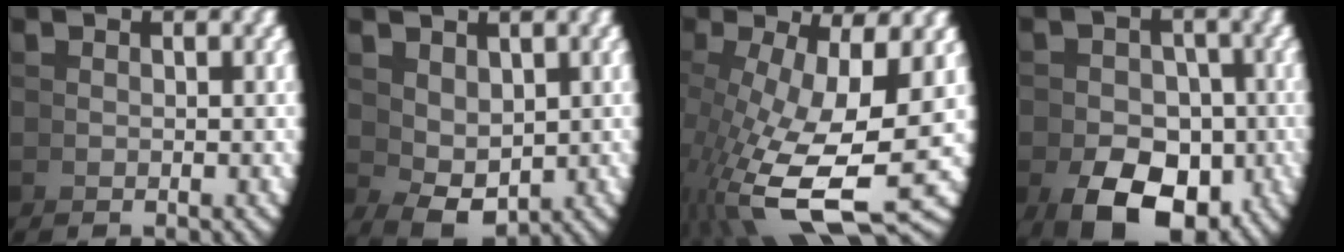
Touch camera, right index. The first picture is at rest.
{"total": 2.1, "force": [0.7, 0.8, 1.8], "torque": [-0.022, -0.011, 0.031]}
{"total": 11.7, "force": [-2.6, 6.3, 9.5], "torque": [-0.187, -0.064, -0.005]}
{"total": 8.0, "force": [-3.5, 5.2, 5.0], "torque": [-0.063, -0.035, -0.040]}